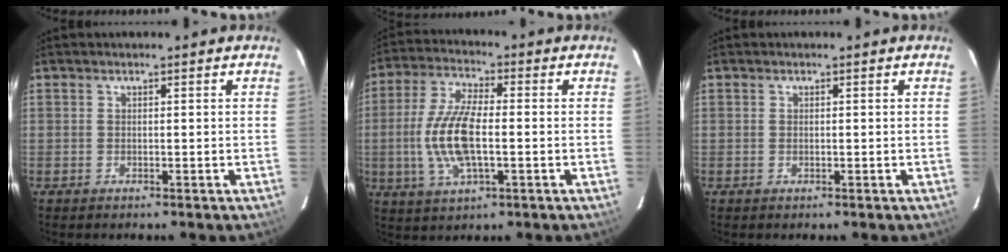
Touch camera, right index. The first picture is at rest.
{"total": 12.2, "force": [-1.7, 4.4, 11.2], "torque": [-0.238, 0.001, -0.034]}
{"total": 0.0}